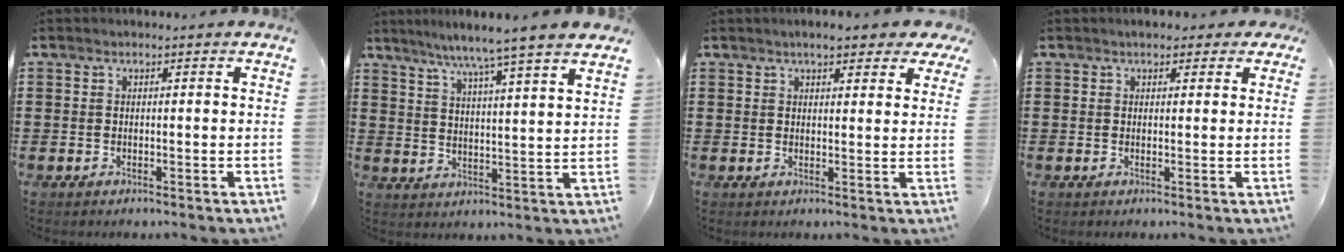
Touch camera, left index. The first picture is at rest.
{"total": 6.2, "force": [5.3, -1.5, 2.9], "torque": [-0.077, -0.034, 0.084]}
{"total": 4.4, "force": [3.5, 1.0, 2.4], "torque": [-0.050, -0.001, 0.060]}
{"total": 1.8, "force": [1.2, 1.0, 0.7], "torque": [-0.011, 0.006, 0.020]}